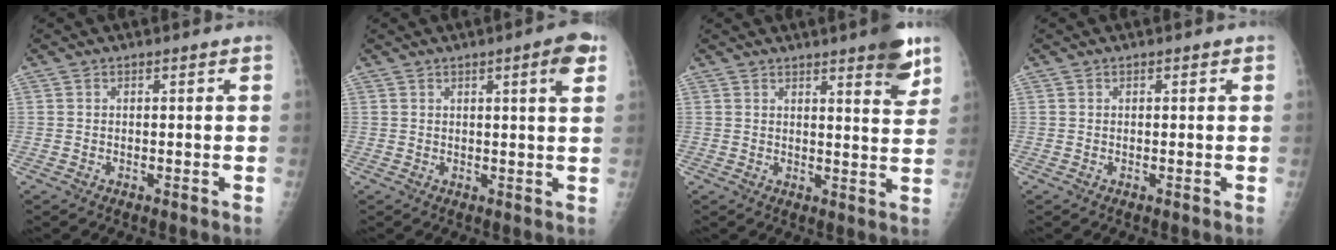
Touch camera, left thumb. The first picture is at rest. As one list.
[{"total": 5.1, "force": [2.3, 0.6, 4.5], "torque": [-0.057, -0.007, 0.027]}, {"total": 7.5, "force": [4.8, 1.5, 5.6], "torque": [-0.058, -0.028, 0.059]}, {"total": 0.0}]